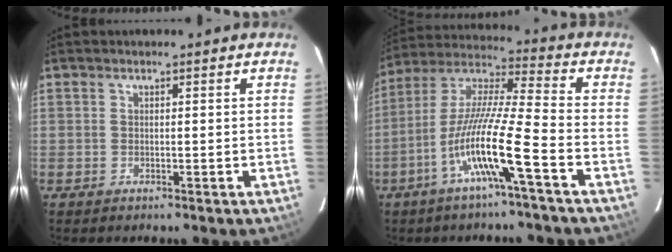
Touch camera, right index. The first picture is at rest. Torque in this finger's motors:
{"motor_torque": [1.39, -0.75, 1.05, 0.21]}